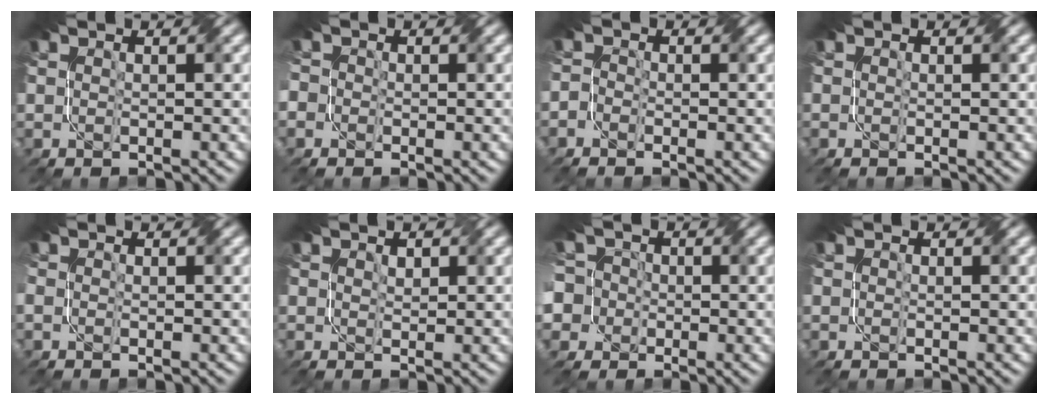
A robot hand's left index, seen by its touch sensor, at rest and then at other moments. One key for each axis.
{"total": 3.3, "fx": -0.6, "fy": 3.0, "fz": 1.1, "tx": -0.031, "ty": 0.020, "tz": -0.039}
{"total": 1.1, "fx": -0.9, "fy": 0.7, "fz": 0.1, "tx": 0.004, "ty": 0.002, "tz": -0.028}
{"total": 0.0}
{"total": 1.1, "fx": -0.2, "fy": 0.8, "fz": 0.7, "tx": -0.012, "ty": 0.002, "tz": -0.005}
{"total": 0.9, "fx": 0.5, "fy": 0.6, "fz": 0.5, "tx": -0.009, "ty": -0.002, "tz": 0.009}
{"total": 8.5, "fx": -1.3, "fy": 7.9, "fz": 3.0, "tx": -0.074, "ty": 0.024, "tz": -0.071}
{"total": 0.0}